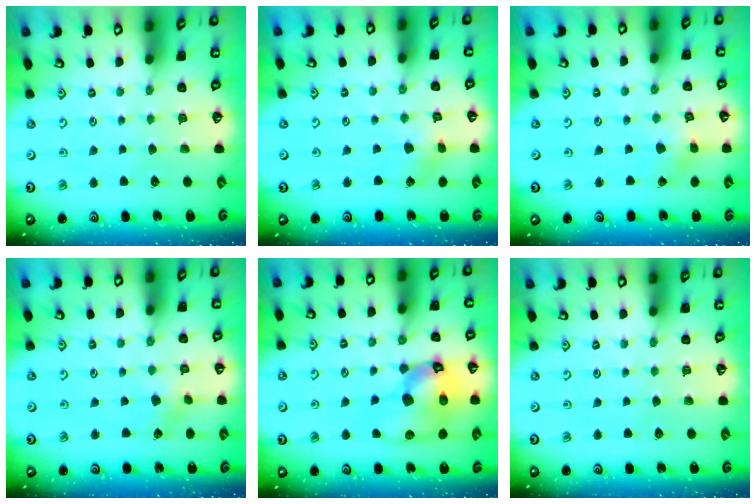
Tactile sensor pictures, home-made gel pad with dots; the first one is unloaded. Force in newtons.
{"total": 2.2, "press": 2.2, "slide": 0.4}
{"total": 2.6, "press": 2.6, "slide": 0.3}
{"total": 2.7, "press": 2.7, "slide": 0.4}
{"total": 19.0, "press": 18.8, "slide": 2.7}
{"total": 0.0}